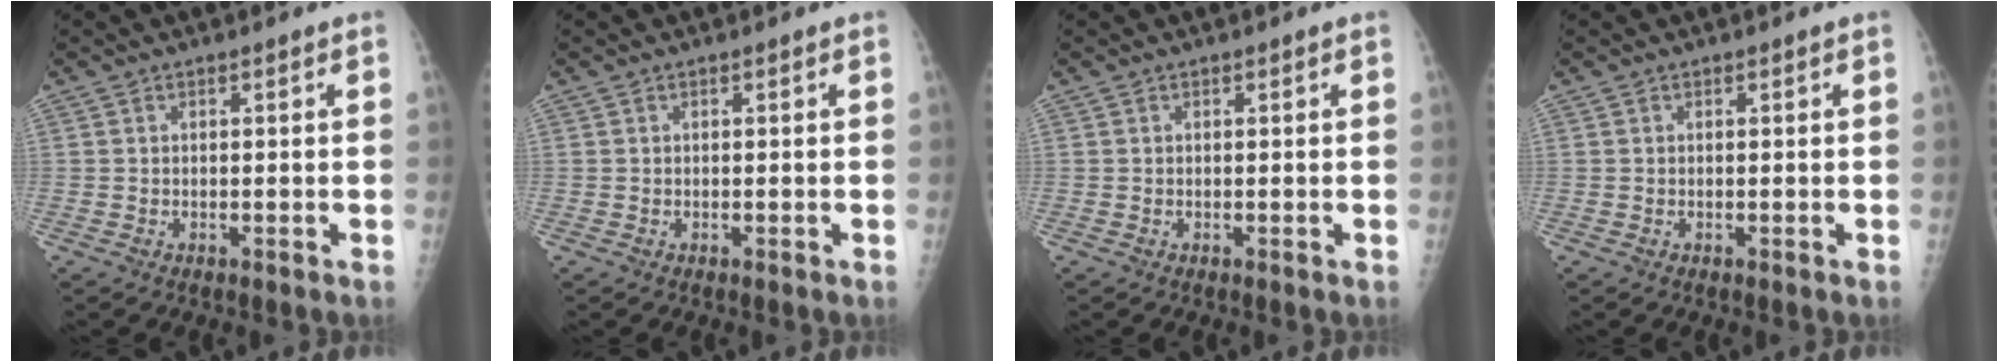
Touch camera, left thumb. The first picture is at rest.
{"total": 0.0}
{"total": 0.0}
{"total": 0.0}